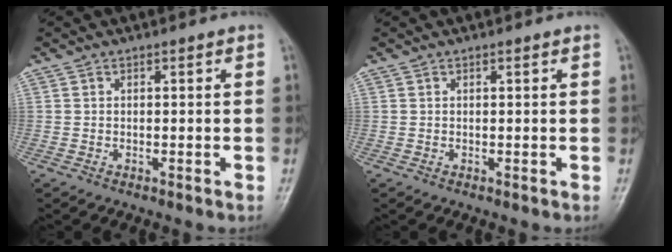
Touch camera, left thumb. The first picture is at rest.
{"total": 0.0}